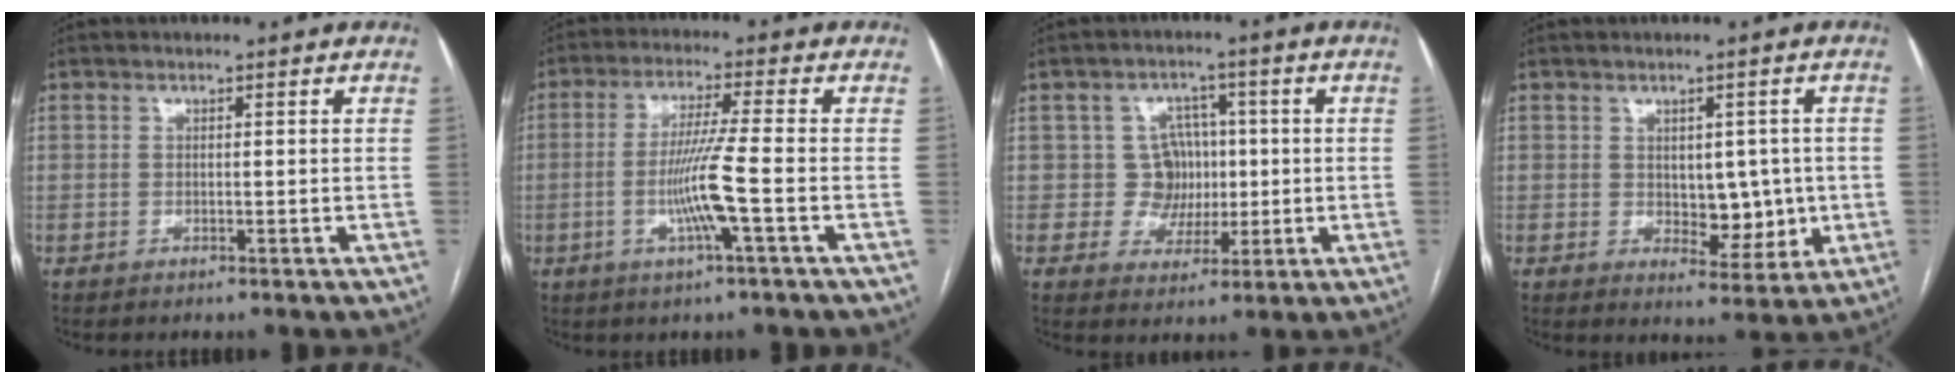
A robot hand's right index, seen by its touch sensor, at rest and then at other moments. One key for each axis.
{"total": 8.0, "fx": -2.1, "fy": -0.9, "fz": 7.6, "tx": -0.148, "ty": -0.006, "tz": -0.040}
{"total": 6.0, "fx": 0.4, "fy": 5.8, "fz": 1.4, "tx": -0.012, "ty": 0.022, "tz": 0.012}
{"total": 6.1, "fx": 0.1, "fy": 3.8, "fz": 4.8, "tx": -0.054, "ty": 0.003, "tz": 0.015}